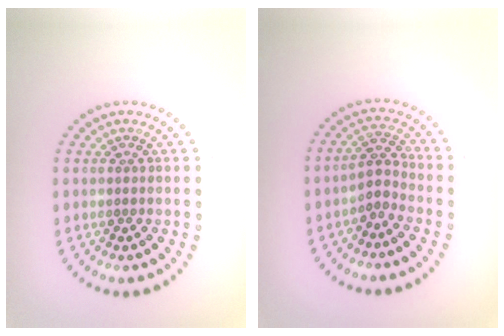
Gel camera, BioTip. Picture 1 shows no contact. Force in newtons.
{"total": 2.0, "press": 1.6, "slide": 1.3}